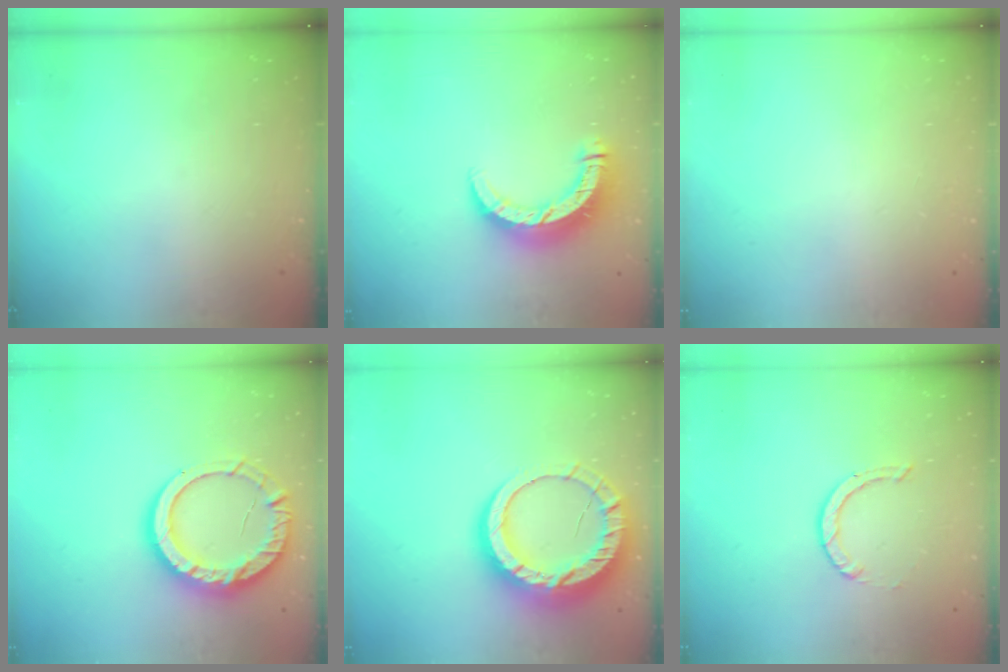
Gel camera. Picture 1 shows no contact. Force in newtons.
{"total": 10.6, "press": 10.5, "slide": 1.2}
{"total": 2.4, "press": 2.4, "slide": 0.2}
{"total": 16.2, "press": 16.0, "slide": 2.1}
{"total": 17.9, "press": 17.9, "slide": 1.4}
{"total": 0.8, "press": 0.8, "slide": 0.1}